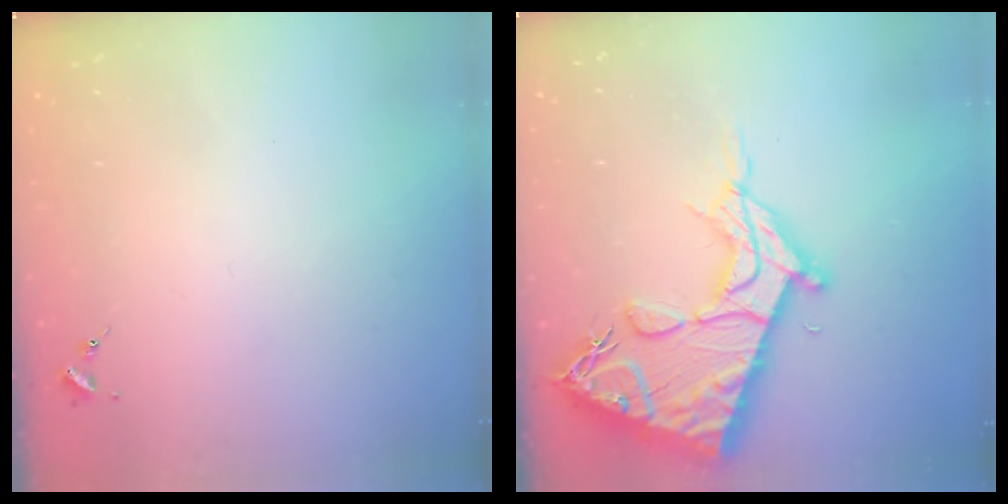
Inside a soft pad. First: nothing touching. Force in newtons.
{"total": 19.5, "press": 19.4, "slide": 1.8}